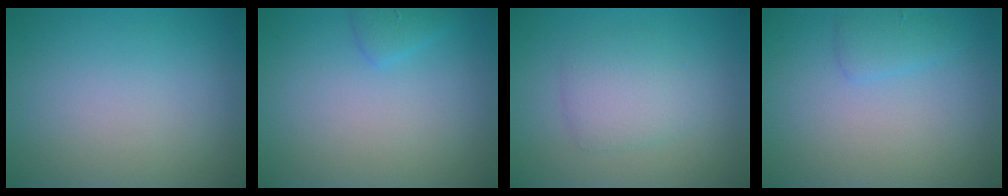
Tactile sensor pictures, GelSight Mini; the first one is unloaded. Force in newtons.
{"total": 1.2, "press": 1.2, "slide": 0.1}
{"total": 2.7, "press": 2.7, "slide": 0.1}
{"total": 1.4, "press": 1.4, "slide": 0.1}